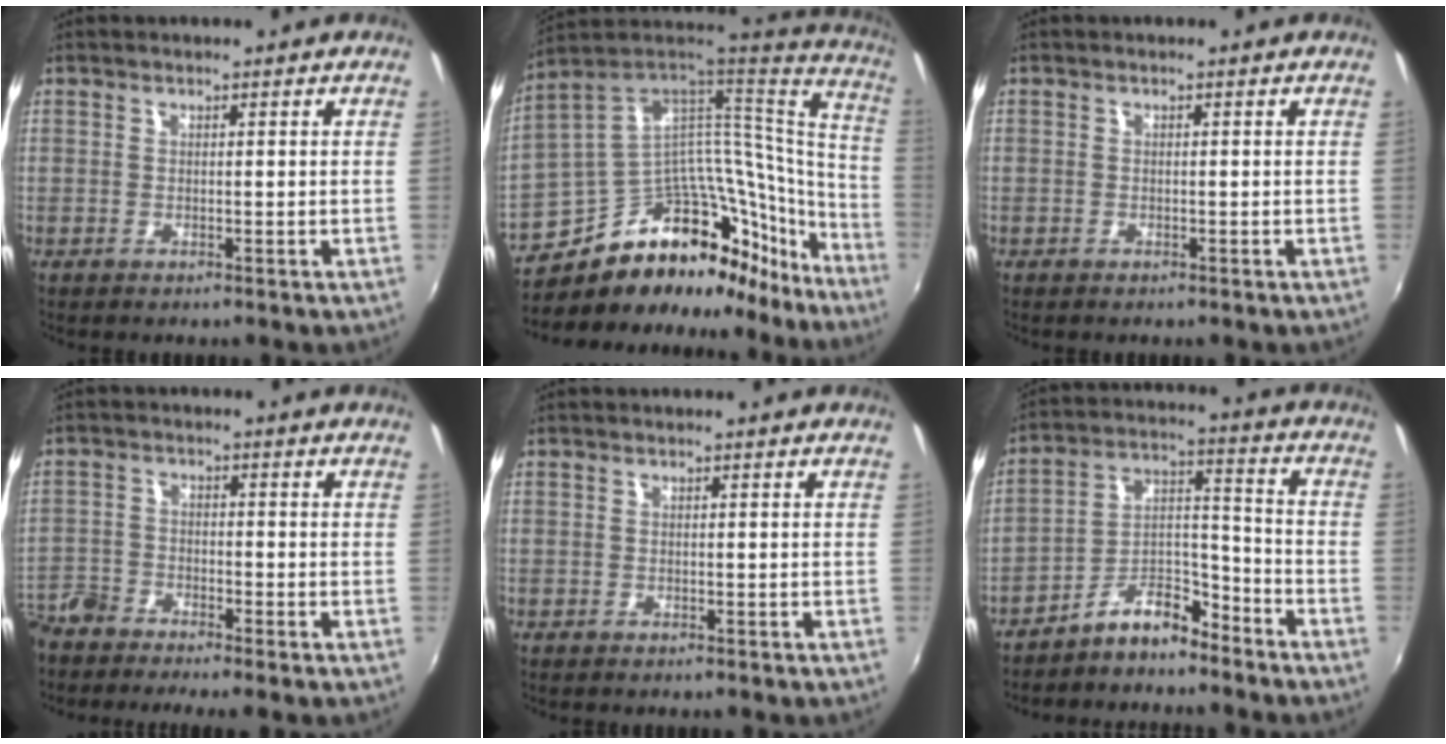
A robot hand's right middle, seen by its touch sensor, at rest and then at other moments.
{"total": 29.7, "force": [-20.5, 16.2, 14.0], "torque": [-0.212, 0.073, -0.293]}
{"total": 0.7, "force": [-0.5, 0.5, 0.0], "torque": [-0.002, 0.003, -0.008]}
{"total": 5.7, "force": [-5.4, 1.3, 1.3], "torque": [-0.044, -0.008, -0.117]}
{"total": 0.6, "force": [-0.5, 0.3, 0.0], "torque": [-0.003, 0.002, -0.009]}
{"total": 8.3, "force": [-6.9, 2.9, 3.7], "torque": [-0.068, 0.044, -0.122]}